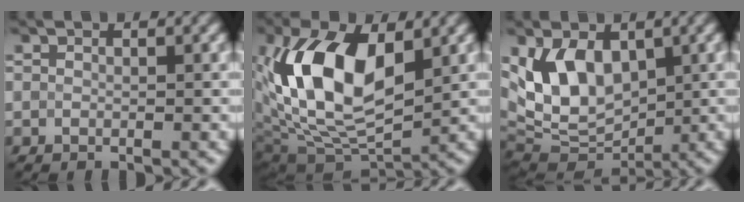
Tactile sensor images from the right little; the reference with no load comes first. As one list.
[{"total": 11.0, "force": [2.3, 5.9, 9.0], "torque": [-0.176, 0.006, 0.037]}, {"total": 7.2, "force": [2.0, 4.6, 5.2], "torque": [-0.095, -0.006, 0.034]}]